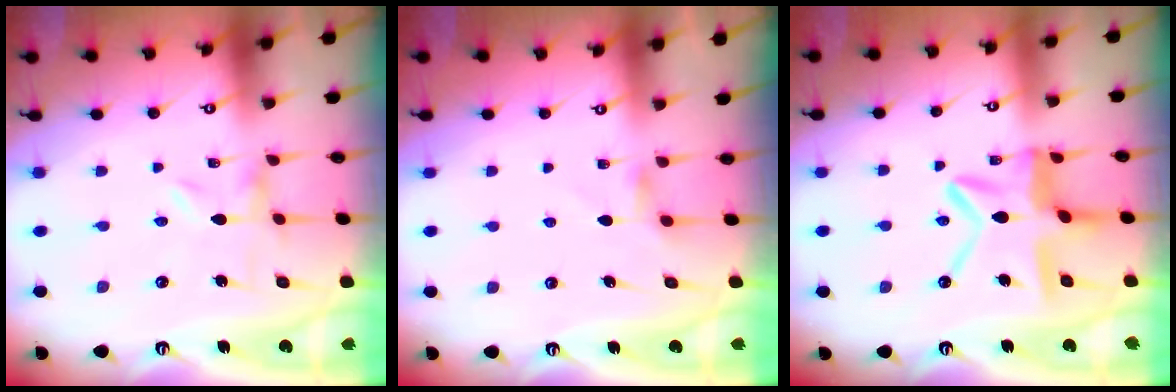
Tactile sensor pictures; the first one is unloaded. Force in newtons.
{"total": 3.3, "press": 3.3, "slide": 0.5}
{"total": 12.9, "press": 12.8, "slide": 1.3}